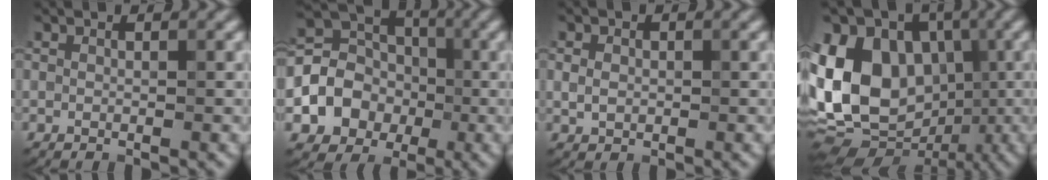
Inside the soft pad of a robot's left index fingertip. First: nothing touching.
{"total": 6.9, "force": [-1.5, 5.8, 3.4], "torque": [-0.063, 0.004, -0.045]}
{"total": 1.7, "force": [0.1, 1.3, 1.1], "torque": [-0.024, 0.005, 0.001]}
{"total": 15.6, "force": [-0.5, 11.9, 10.1], "torque": [-0.213, 0.032, -0.024]}